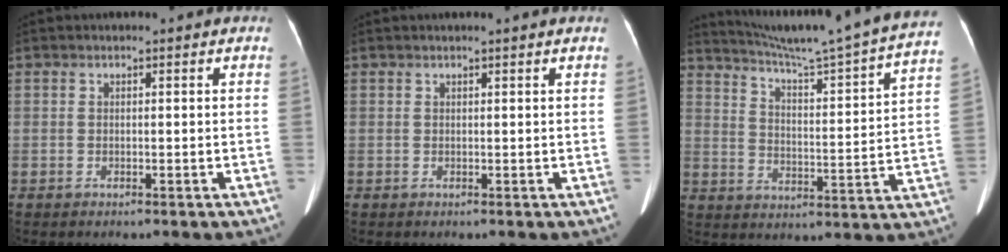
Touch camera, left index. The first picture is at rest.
{"total": 0.9, "force": [0.7, -0.3, 0.5], "torque": [-0.017, 0.007, 0.017]}
{"total": 24.1, "force": [21.5, -1.4, 10.6], "torque": [-0.172, -0.061, 0.282]}